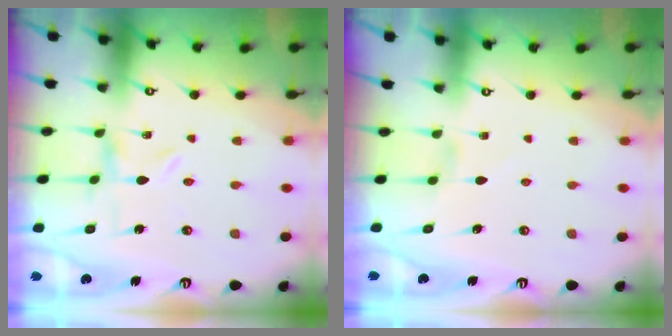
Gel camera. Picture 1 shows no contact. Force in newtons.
{"total": 0.7, "press": 0.6, "slide": 0.3}